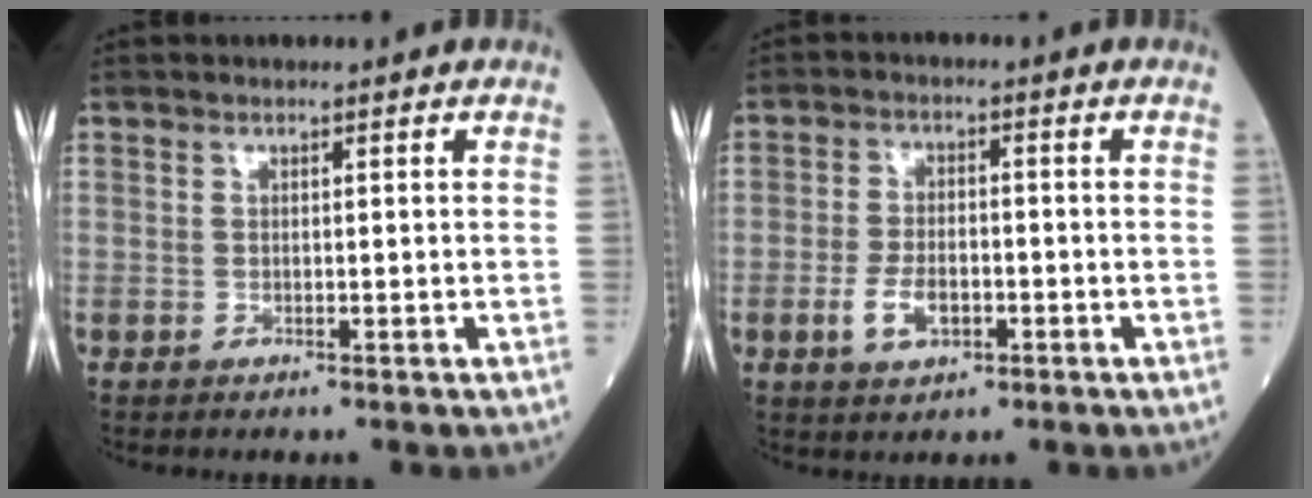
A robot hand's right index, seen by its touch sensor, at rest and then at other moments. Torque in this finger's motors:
{"motor_torque": [0.76, -0.19, 0.41, 0.11]}